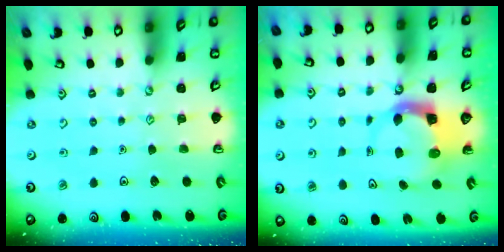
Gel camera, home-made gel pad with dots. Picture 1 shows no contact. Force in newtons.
{"total": 3.8, "press": 3.8, "slide": 0.6}